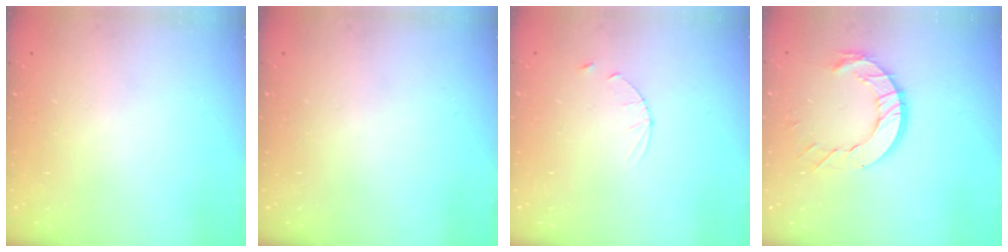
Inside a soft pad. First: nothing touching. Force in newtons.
{"total": 0.0}
{"total": 3.0, "press": 2.9, "slide": 0.4}
{"total": 11.0, "press": 10.9, "slide": 1.1}